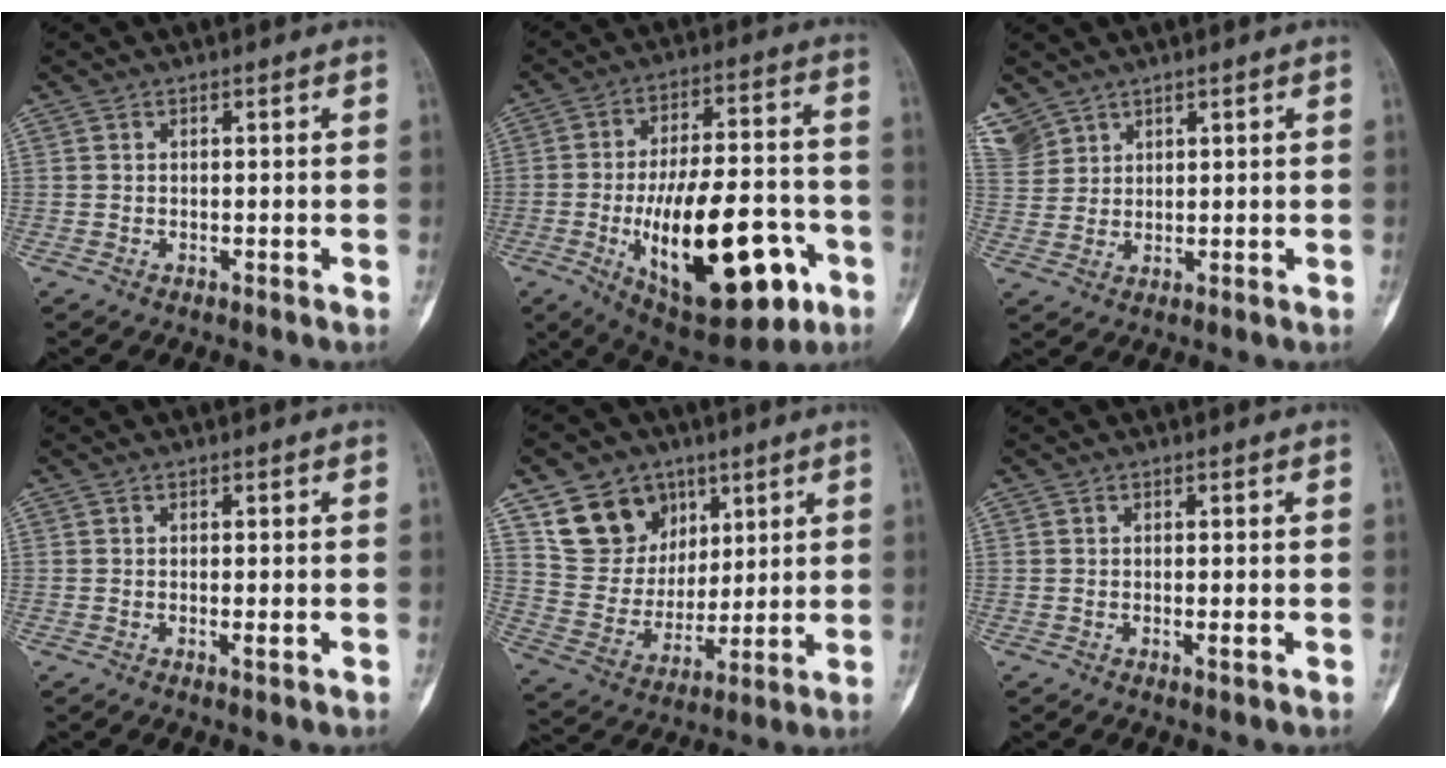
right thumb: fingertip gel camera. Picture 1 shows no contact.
{"total": 26.3, "force": [-8.9, 11.4, 22.1], "torque": [-0.331, 0.024, -0.115]}
{"total": 6.8, "force": [4.8, 4.6, 1.4], "torque": [-0.029, -0.004, 0.114]}
{"total": 1.4, "force": [-0.3, 0.4, 1.3], "torque": [-0.025, -0.005, -0.005]}
{"total": 14.4, "force": [7.6, 11.2, 4.9], "torque": [-0.051, -0.032, 0.150]}
{"total": 1.2, "force": [-0.3, 0.3, 1.2], "torque": [-0.022, -0.004, -0.004]}